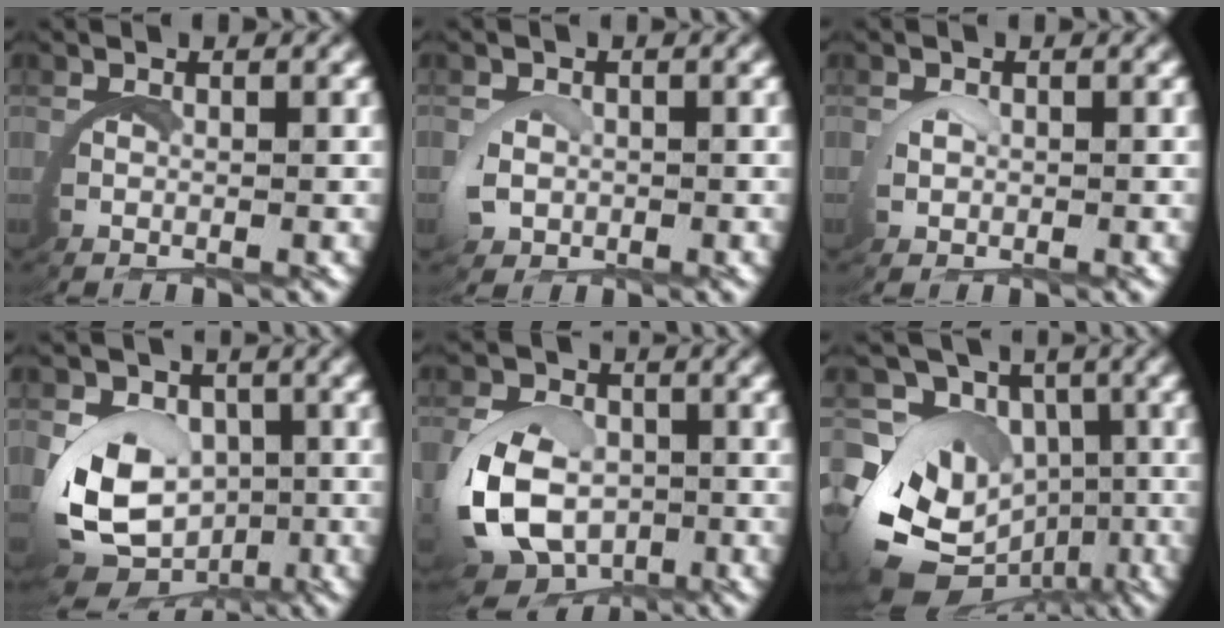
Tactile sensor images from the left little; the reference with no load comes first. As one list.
[{"total": 1.4, "force": [0.2, 1.0, 1.0], "torque": [-0.043, -0.005, 0.005]}, {"total": 0.8, "force": [0.7, 0.1, 0.4], "torque": [-0.028, -0.006, 0.016]}, {"total": 8.5, "force": [-1.7, 6.7, 5.0], "torque": [-0.124, -0.043, -0.013]}, {"total": 9.7, "force": [-2.2, 8.2, 4.7], "torque": [-0.127, -0.039, -0.029]}, {"total": 12.9, "force": [-3.8, 10.3, 6.8], "torque": [-0.149, -0.066, -0.045]}]